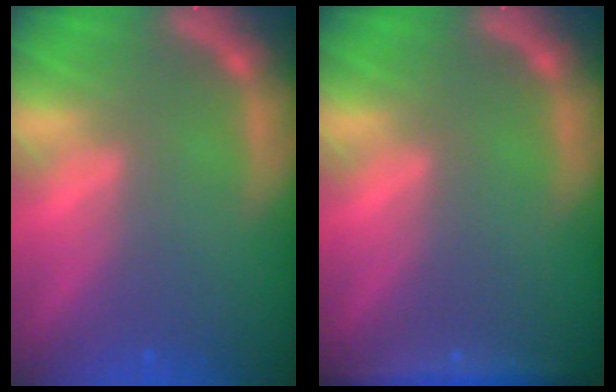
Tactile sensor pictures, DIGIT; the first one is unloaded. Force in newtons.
{"total": 3.5}